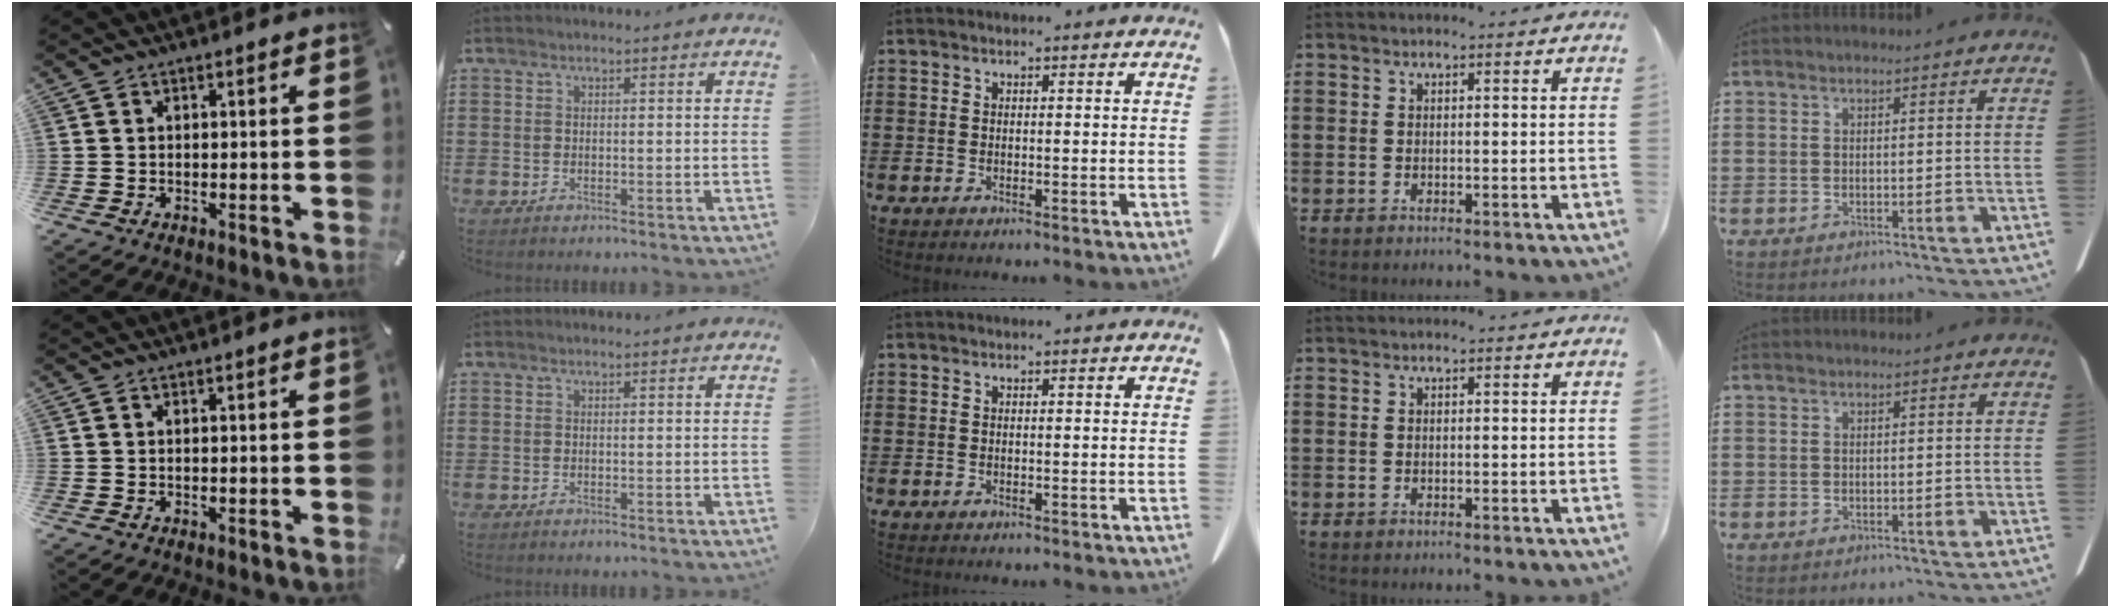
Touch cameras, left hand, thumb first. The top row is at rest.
{}